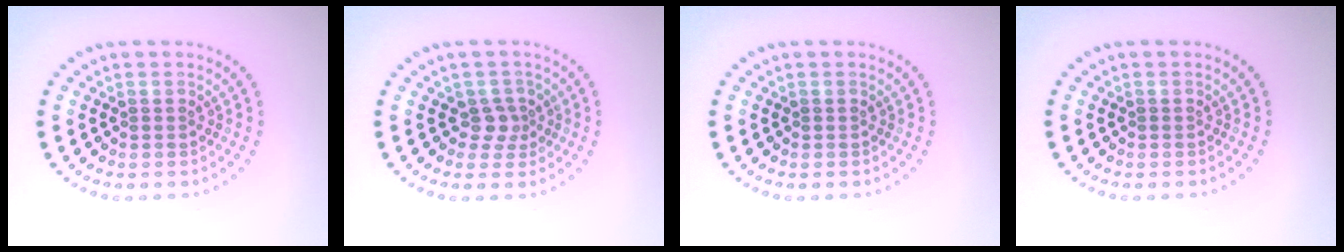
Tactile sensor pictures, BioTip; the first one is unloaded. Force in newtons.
{"total": 1.9, "press": 1.4, "slide": 1.3}
{"total": 0.0}
{"total": 0.0}